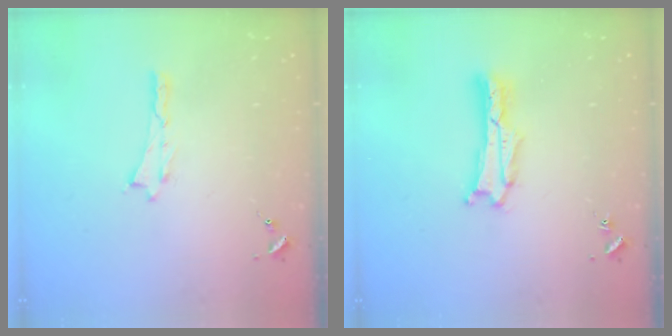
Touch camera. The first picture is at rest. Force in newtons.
{"total": 1.7, "press": 1.7, "slide": 0.3}